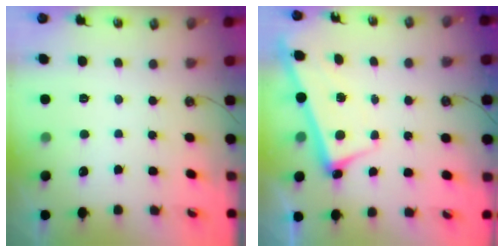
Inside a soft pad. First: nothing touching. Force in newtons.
{"total": 2.5, "press": 2.5, "slide": 0.5}